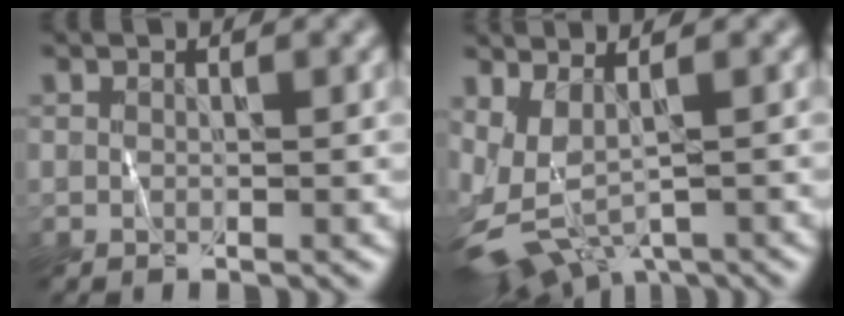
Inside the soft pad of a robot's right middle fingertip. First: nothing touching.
{"total": 4.8, "force": [-1.0, 2.0, 4.2], "torque": [-0.096, -0.018, -0.012]}